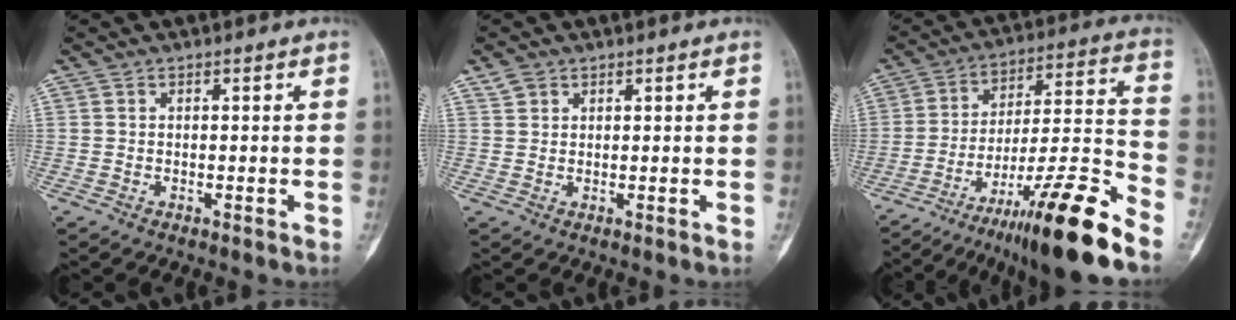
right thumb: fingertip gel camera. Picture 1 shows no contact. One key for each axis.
{"total": 2.1, "fx": 1.4, "fy": 1.4, "fz": 0.6, "tx": -0.004, "ty": 0.000, "tz": 0.026}
{"total": 20.9, "fx": -14.4, "fy": 1.9, "fz": 15.1, "tx": -0.228, "ty": 0.078, "tz": -0.231}